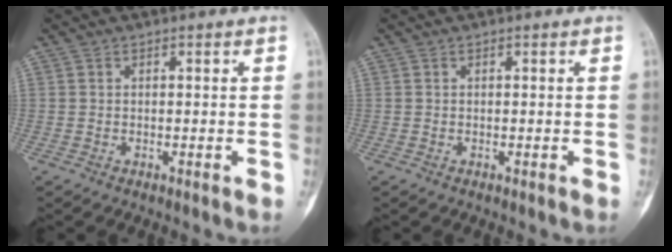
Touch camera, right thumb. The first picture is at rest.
{"total": 0.0}